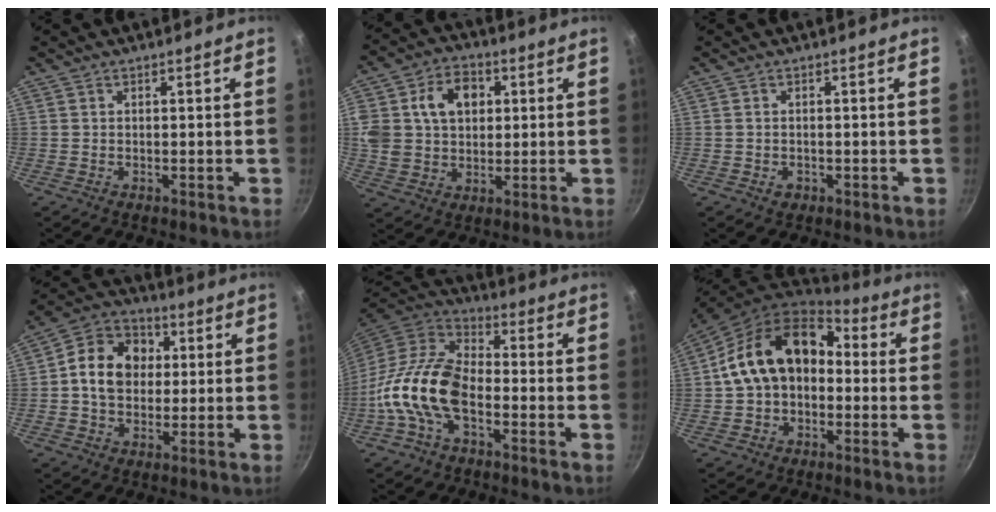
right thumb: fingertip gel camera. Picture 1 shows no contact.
{"total": 14.6, "force": [3.5, 11.4, 8.4], "torque": [-0.142, 0.014, 0.057]}
{"total": 1.5, "force": [-0.6, 1.1, 0.8], "torque": [-0.013, 0.002, -0.007]}
{"total": 12.6, "force": [1.3, 10.1, 7.5], "torque": [-0.100, 0.020, 0.004]}
{"total": 15.7, "force": [-4.7, 8.9, 12.0], "torque": [-0.215, 0.046, -0.107]}
{"total": 16.2, "force": [0.5, 11.8, 11.1], "torque": [-0.159, 0.050, -0.003]}